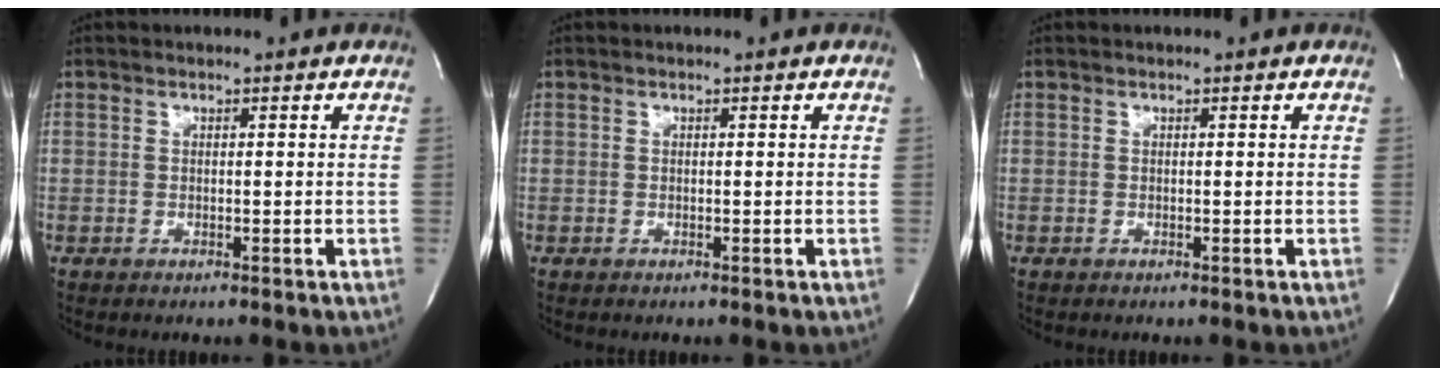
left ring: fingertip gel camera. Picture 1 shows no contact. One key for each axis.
{"total": 0.0}
{"total": 0.0}